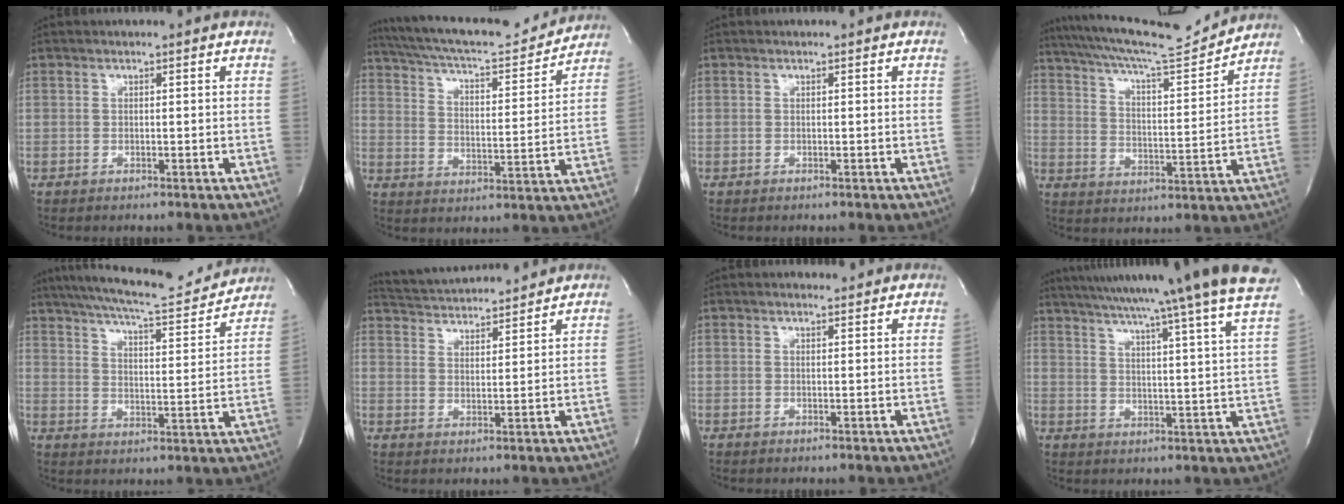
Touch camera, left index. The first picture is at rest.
{"total": 19.8, "force": [18.1, 2.9, 7.5], "torque": [-0.129, 0.001, 0.263]}
{"total": 0.0}
{"total": 17.2, "force": [16.0, -0.1, 6.2], "torque": [-0.118, -0.019, 0.247]}
{"total": 18.2, "force": [16.6, 2.1, 7.1], "torque": [-0.124, -0.007, 0.232]}
{"total": 11.8, "force": [11.2, 1.1, 3.3], "torque": [-0.068, 0.021, 0.176]}
{"total": 2.6, "force": [2.1, 0.4, 1.4], "torque": [-0.025, 0.010, 0.033]}
{"total": 26.8, "force": [23.2, -1.8, 13.4], "torque": [-0.221, -0.041, 0.301]}